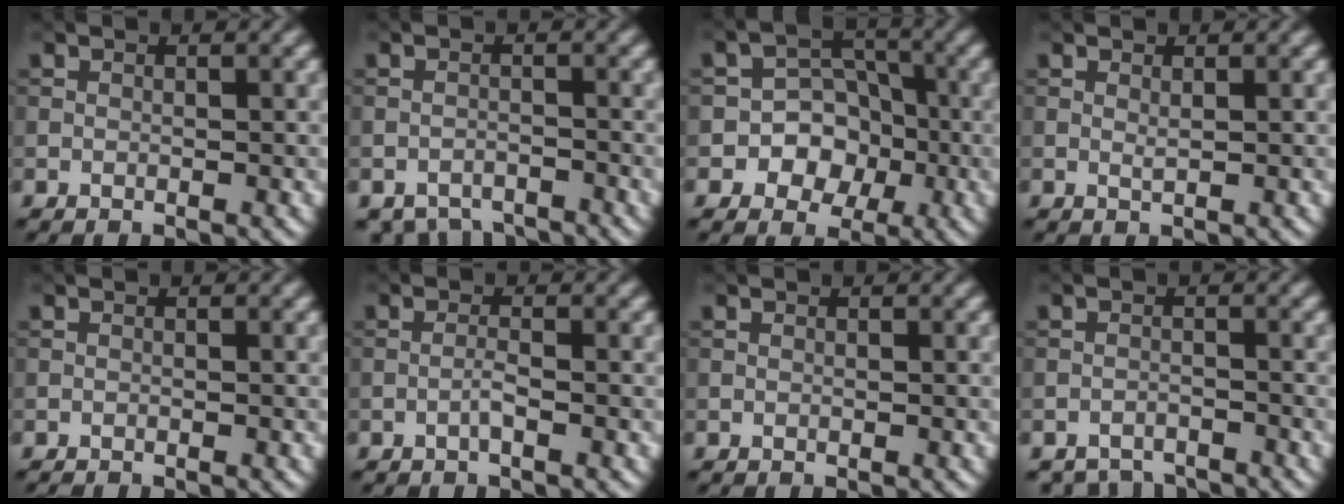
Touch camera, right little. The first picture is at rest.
{"total": 3.6, "force": [-3.4, 1.0, 0.5], "torque": [-0.004, -0.007, -0.058]}
{"total": 5.2, "force": [-1.6, 4.4, 2.2], "torque": [0.006, 0.012, -0.049]}
{"total": 0.5, "force": [0.3, 0.1, 0.4], "torque": [-0.010, -0.003, 0.007]}
{"total": 0.5, "force": [-0.5, -0.1, 0.0], "torque": [0.002, -0.002, -0.012]}
{"total": 1.1, "force": [-0.6, 0.0, 0.9], "torque": [-0.018, 0.005, -0.013]}
{"total": 0.0}
{"total": 3.3, "force": [-3.2, 0.6, 0.1], "torque": [0.001, -0.006, -0.056]}